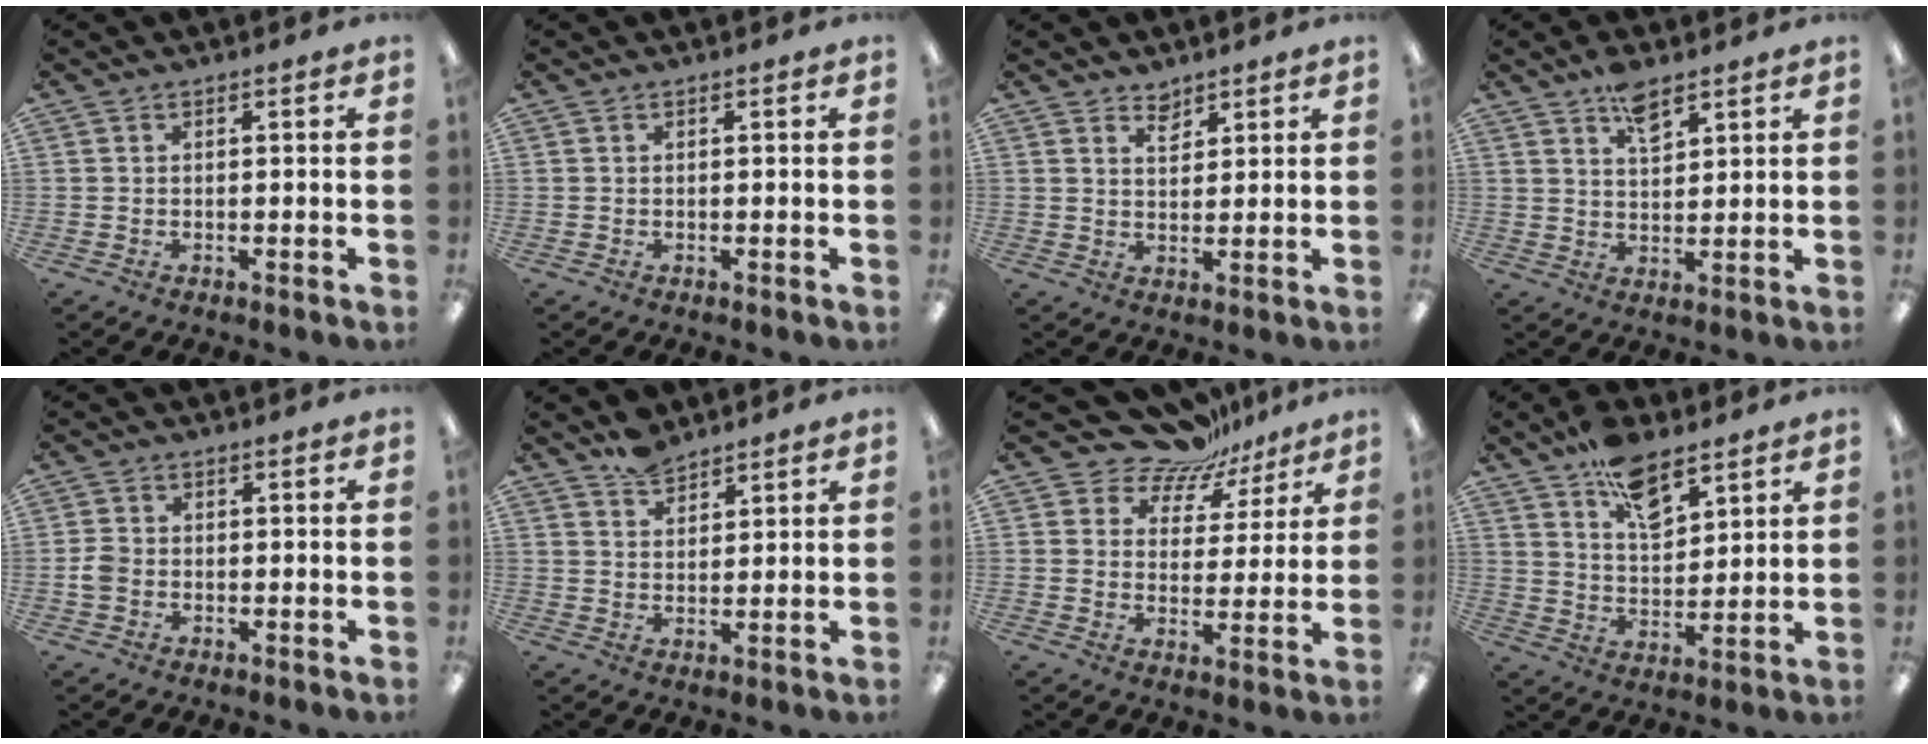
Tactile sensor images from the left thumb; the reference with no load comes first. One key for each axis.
{"total": 0.0}
{"total": 3.4, "fx": 2.9, "fy": 1.5, "fz": 0.8, "tx": -0.004, "ty": -0.018, "tz": 0.052}
{"total": 6.3, "fx": 4.5, "fy": 2.6, "fz": 3.5, "tx": -0.055, "ty": -0.022, "tz": 0.078}
{"total": 2.9, "fx": -0.8, "fy": 2.3, "fz": 1.5, "tx": -0.026, "ty": 0.007, "tz": -0.014}
{"total": 4.8, "fx": 4.4, "fy": 1.6, "fz": 1.0, "tx": -0.020, "ty": -0.025, "tz": 0.083}
{"total": 9.8, "fx": 8.5, "fy": 4.7, "fz": 1.3, "tx": -0.033, "ty": -0.073, "tz": 0.158}
{"total": 12.9, "fx": 9.0, "fy": 5.9, "fz": 7.1, "tx": -0.111, "ty": -0.051, "tz": 0.163}